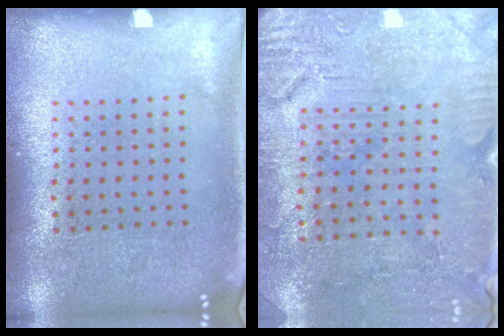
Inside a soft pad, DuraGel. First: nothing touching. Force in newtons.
{"total": 3.0, "press": 2.8, "slide": 0.9}